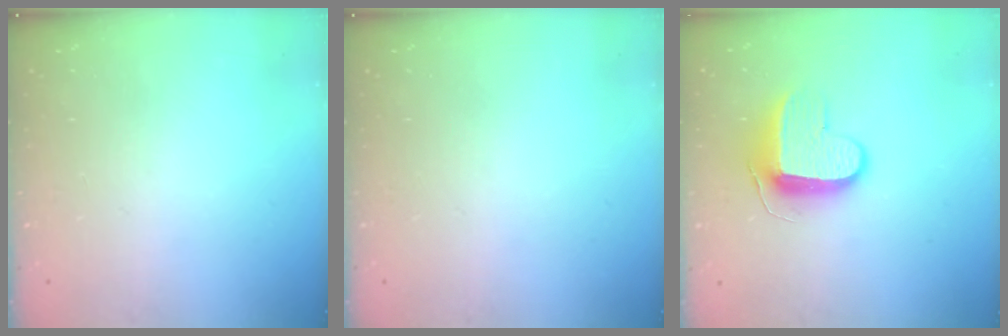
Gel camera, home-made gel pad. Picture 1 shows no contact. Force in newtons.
{"total": 0.0}
{"total": 10.0, "press": 10.0, "slide": 1.1}